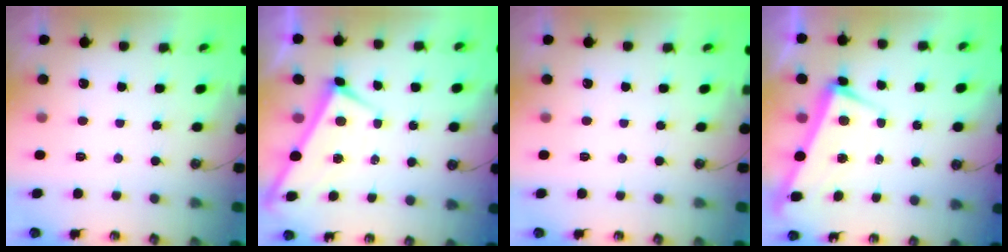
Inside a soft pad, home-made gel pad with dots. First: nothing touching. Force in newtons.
{"total": 1.2, "press": 1.1, "slide": 0.4}
{"total": 0.0}
{"total": 3.1, "press": 3.0, "slide": 0.8}